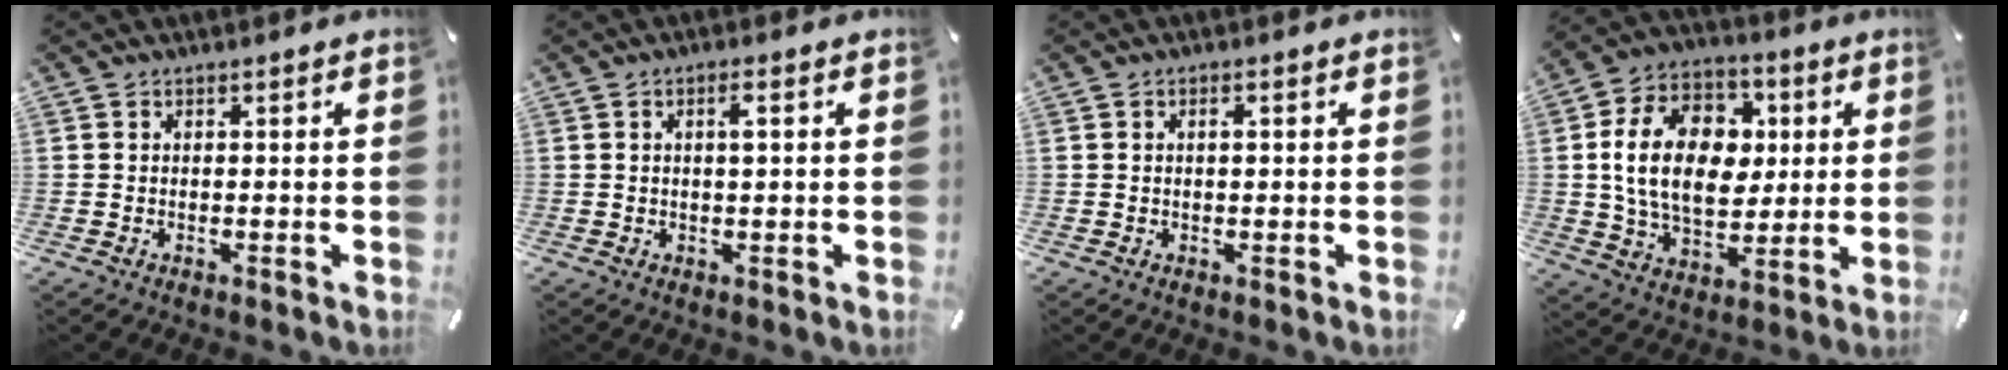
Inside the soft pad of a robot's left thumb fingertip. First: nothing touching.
{"total": 2.3, "force": [0.6, 0.5, 2.2], "torque": [-0.037, 0.000, 0.007]}
{"total": 1.4, "force": [0.3, 0.5, 1.3], "torque": [-0.025, 0.004, 0.003]}
{"total": 18.4, "force": [2.0, 13.4, 12.5], "torque": [-0.226, 0.016, 0.036]}